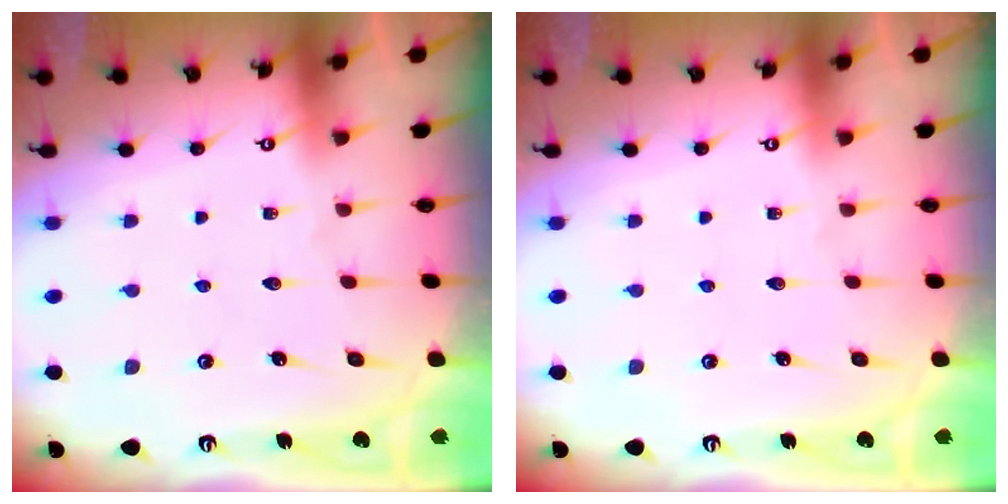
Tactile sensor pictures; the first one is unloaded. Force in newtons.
{"total": 0.0}